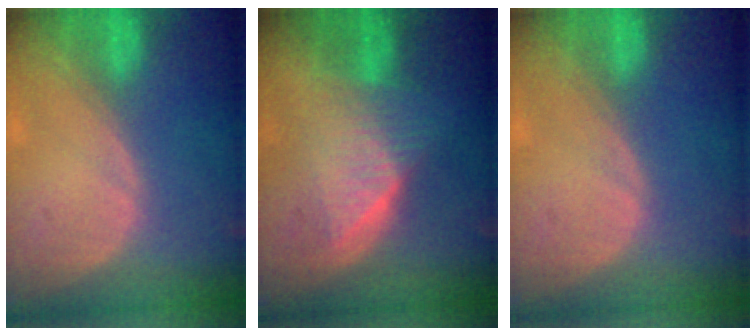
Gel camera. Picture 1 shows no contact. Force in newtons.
{"total": 6.5, "press": 6.4, "slide": 1.1}
{"total": 0.0}